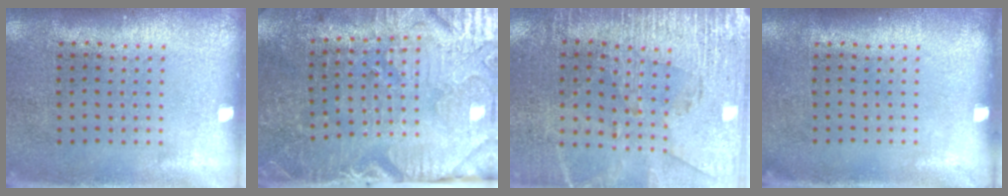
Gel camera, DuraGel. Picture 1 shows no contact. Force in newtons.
{"total": 3.9, "press": 3.8, "slide": 0.5}
{"total": 2.9, "press": 2.8, "slide": 0.8}
{"total": 0.0}